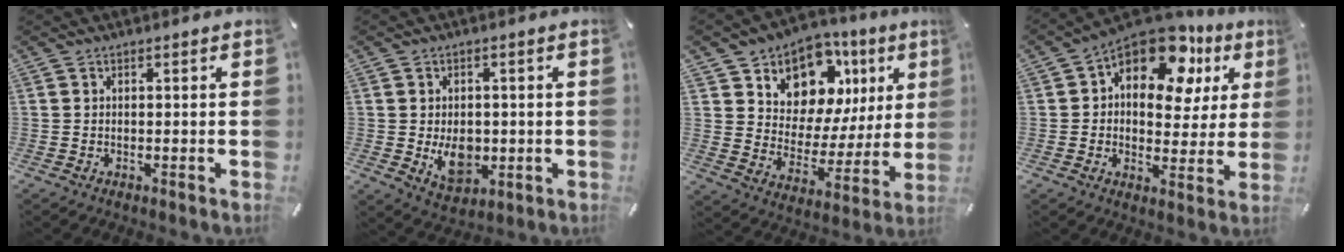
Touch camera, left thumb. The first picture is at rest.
{"total": 8.1, "force": [-1.0, 6.1, 5.2], "torque": [-0.075, -0.004, -0.016]}
{"total": 11.3, "force": [7.1, 8.1, 3.5], "torque": [-0.055, -0.072, 0.125]}
{"total": 15.5, "force": [9.0, 8.9, 9.0], "torque": [-0.141, -0.056, 0.158]}